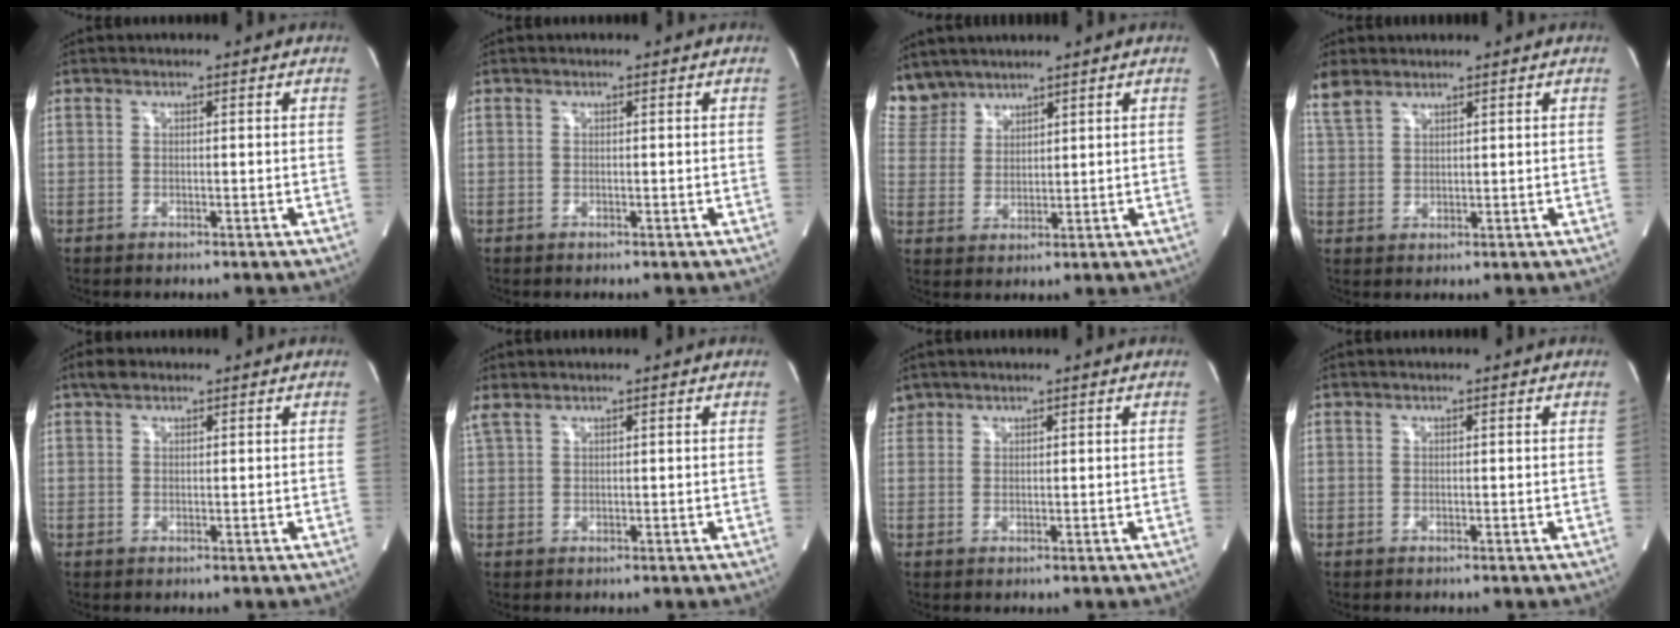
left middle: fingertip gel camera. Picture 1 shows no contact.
{"total": 0.0}
{"total": 6.7, "force": [6.1, 2.8, 0.0], "torque": [-0.006, 0.009, 0.135]}
{"total": 4.8, "force": [3.9, 2.0, 1.9], "torque": [-0.055, 0.017, 0.091]}
{"total": 1.8, "force": [1.3, 1.0, 0.7], "torque": [-0.017, 0.012, 0.021]}
{"total": 1.9, "force": [1.6, 0.4, 0.9], "torque": [-0.039, 0.022, 0.045]}
{"total": 1.9, "force": [1.6, 1.1, -0.2], "torque": [0.004, 0.013, 0.030]}
{"total": 0.0}